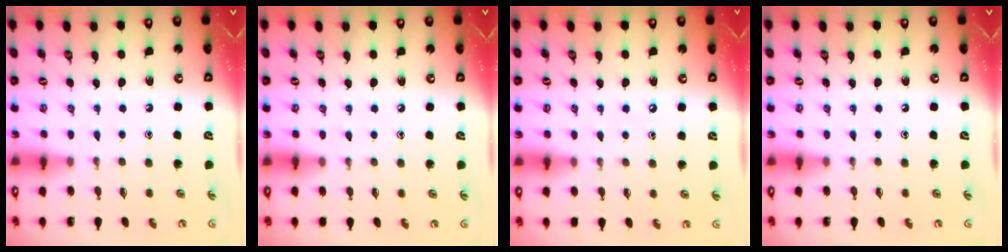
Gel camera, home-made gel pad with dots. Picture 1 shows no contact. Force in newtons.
{"total": 3.0, "press": 2.9, "slide": 0.5}
{"total": 4.8, "press": 4.8, "slide": 0.6}
{"total": 0.0}